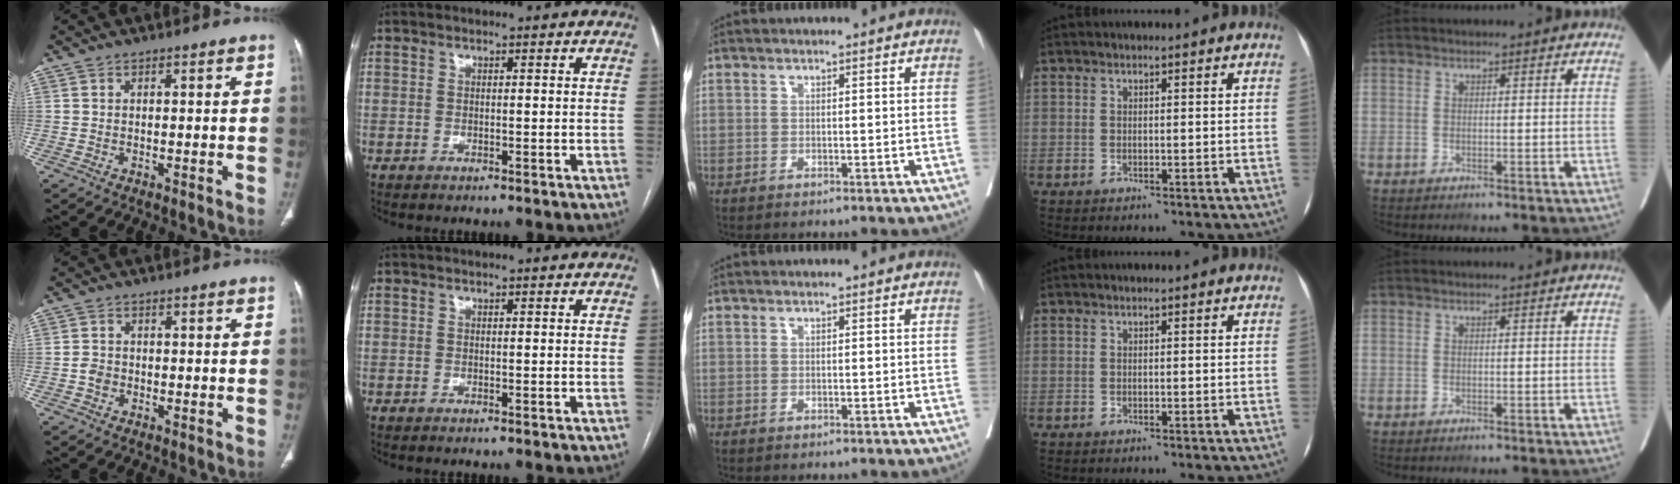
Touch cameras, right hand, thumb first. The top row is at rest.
{"thumb": {"total": 1.9, "force": [-0.6, 1.6, 1.0], "torque": [-0.013, 0.006, -0.015]}}